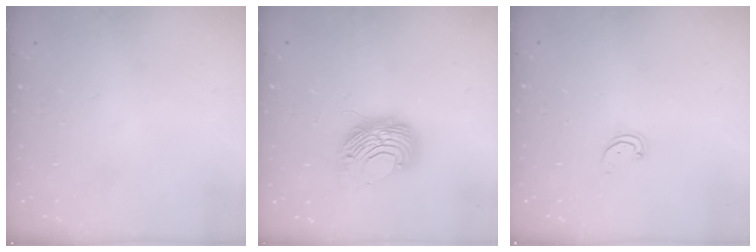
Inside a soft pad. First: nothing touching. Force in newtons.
{"total": 8.9, "press": 8.9, "slide": 0.0}
{"total": 1.5, "press": 1.5, "slide": 0.1}